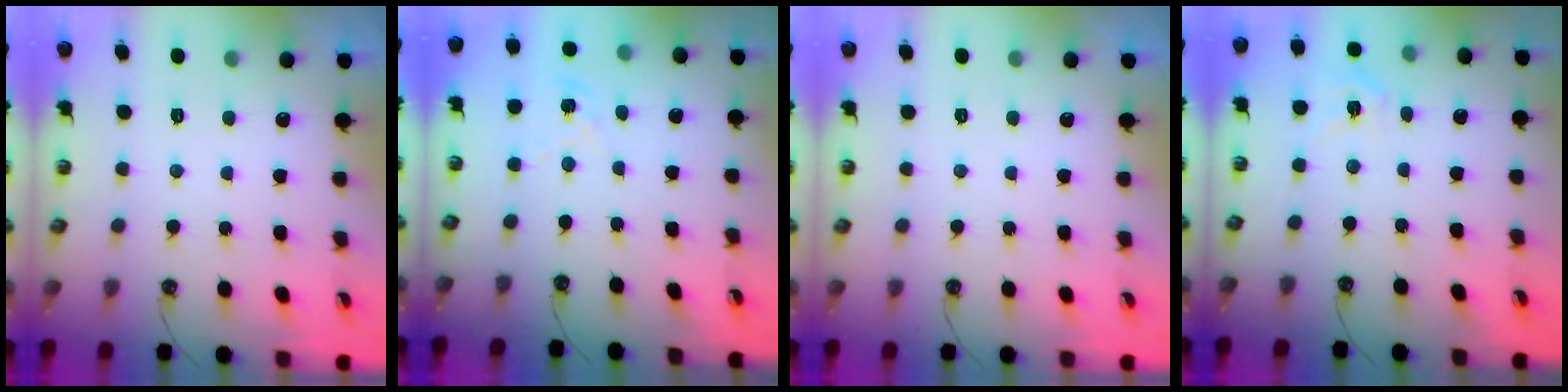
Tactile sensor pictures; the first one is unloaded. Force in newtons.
{"total": 1.9, "press": 1.9, "slide": 0.2}
{"total": 0.0}
{"total": 7.1, "press": 7.1, "slide": 0.7}